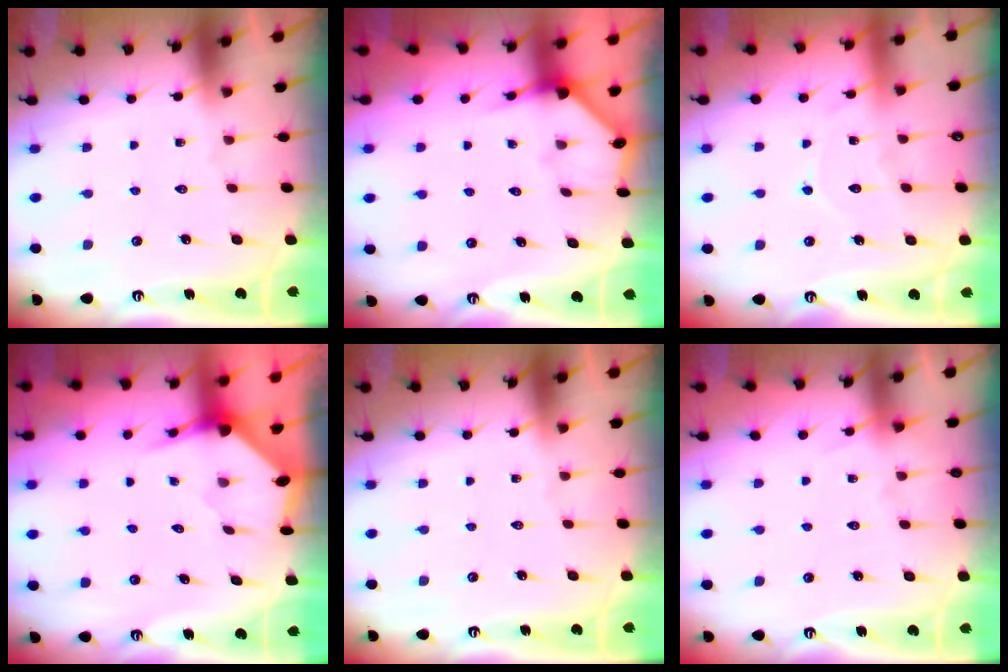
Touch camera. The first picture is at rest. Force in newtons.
{"total": 3.1, "press": 3.1, "slide": 0.4}
{"total": 7.2, "press": 7.1, "slide": 0.8}
{"total": 3.5, "press": 3.5, "slide": 0.3}
{"total": 0.0}
{"total": 4.9, "press": 4.9, "slide": 0.6}